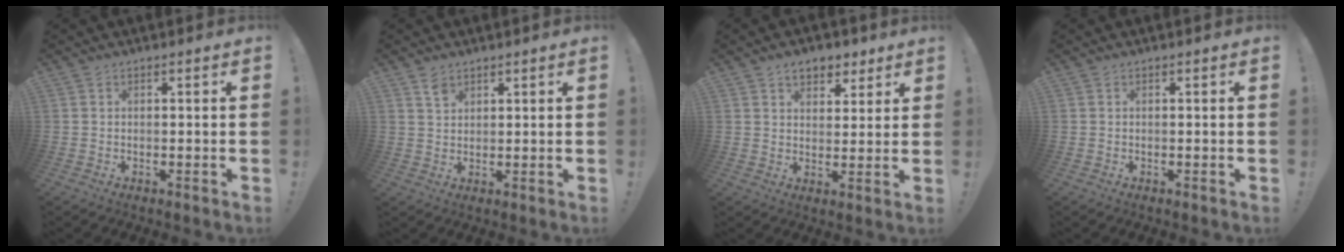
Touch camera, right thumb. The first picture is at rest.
{"total": 3.0, "force": [2.2, 1.7, 1.2], "torque": [-0.006, -0.015, 0.038]}
{"total": 7.3, "force": [4.5, 4.8, 3.1], "torque": [-0.033, -0.019, 0.082]}
{"total": 0.0}